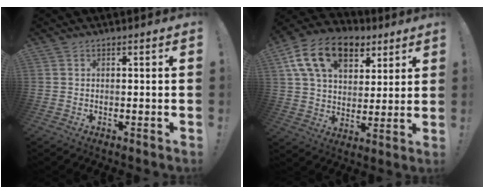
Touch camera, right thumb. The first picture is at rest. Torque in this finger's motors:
{"motor_torque": [0.17, 2.03, 0.61, 0.69, 0.16]}